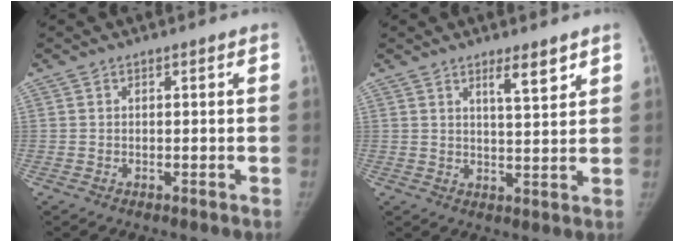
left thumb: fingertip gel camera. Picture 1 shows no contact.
{"total": 4.9, "force": [3.2, 1.0, 3.5], "torque": [-0.048, -0.026, 0.053]}